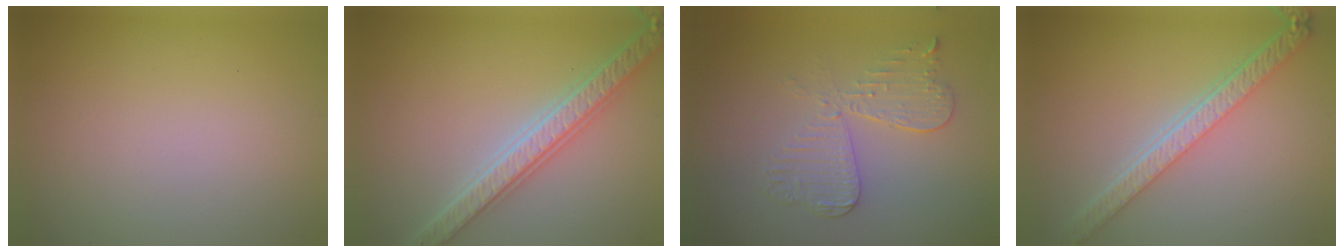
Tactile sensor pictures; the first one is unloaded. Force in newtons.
{"total": 5.4, "press": 5.3, "slide": 1.0}
{"total": 3.9, "press": 3.3, "slide": 2.0}
{"total": 5.2, "press": 4.0, "slide": 3.3}